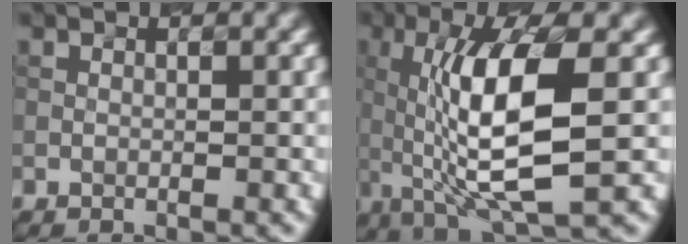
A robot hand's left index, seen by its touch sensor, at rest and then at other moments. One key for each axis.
{"total": 9.4, "fx": -0.1, "fy": 2.4, "fz": 9.0, "tx": -0.157, "ty": 0.002, "tz": 0.013}